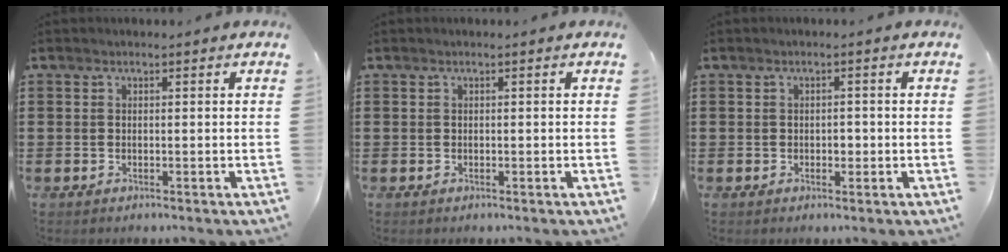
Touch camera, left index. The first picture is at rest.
{"total": 0.0}
{"total": 1.3, "force": [-0.2, 0.8, 1.1], "torque": [-0.021, 0.003, -0.005]}